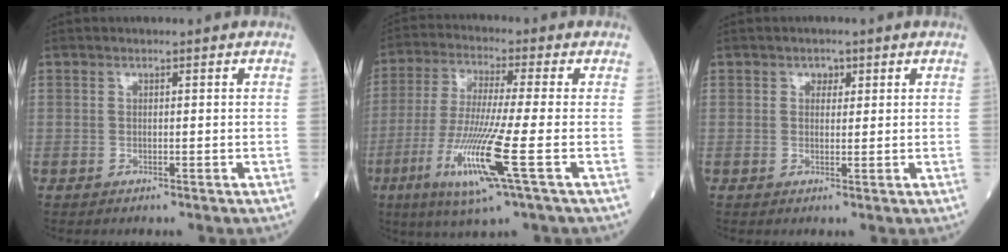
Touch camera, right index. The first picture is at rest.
{"total": 12.8, "force": [-4.5, -0.5, 12.0], "torque": [-0.250, -0.030, -0.090]}
{"total": 1.5, "force": [0.7, 1.1, 0.7], "torque": [-0.005, 0.002, 0.009]}